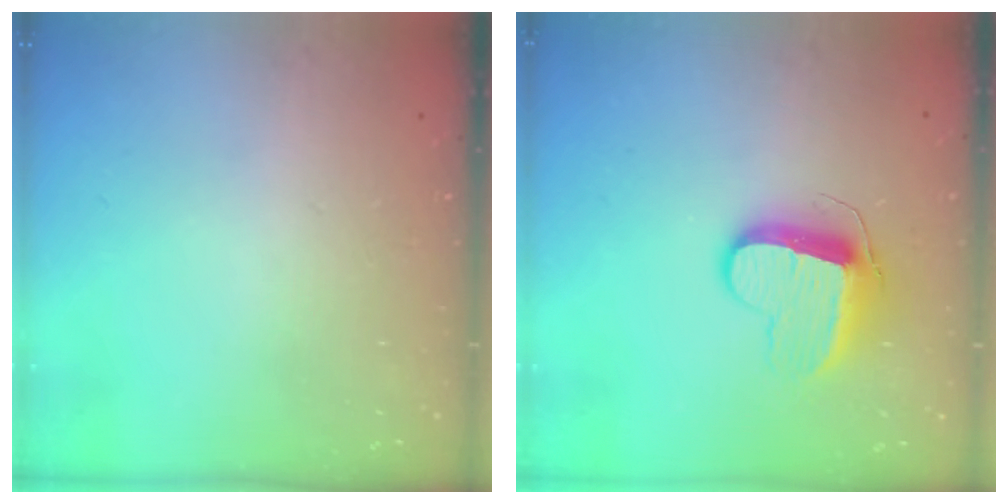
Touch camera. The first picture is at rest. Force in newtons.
{"total": 10.5, "press": 10.5, "slide": 0.4}